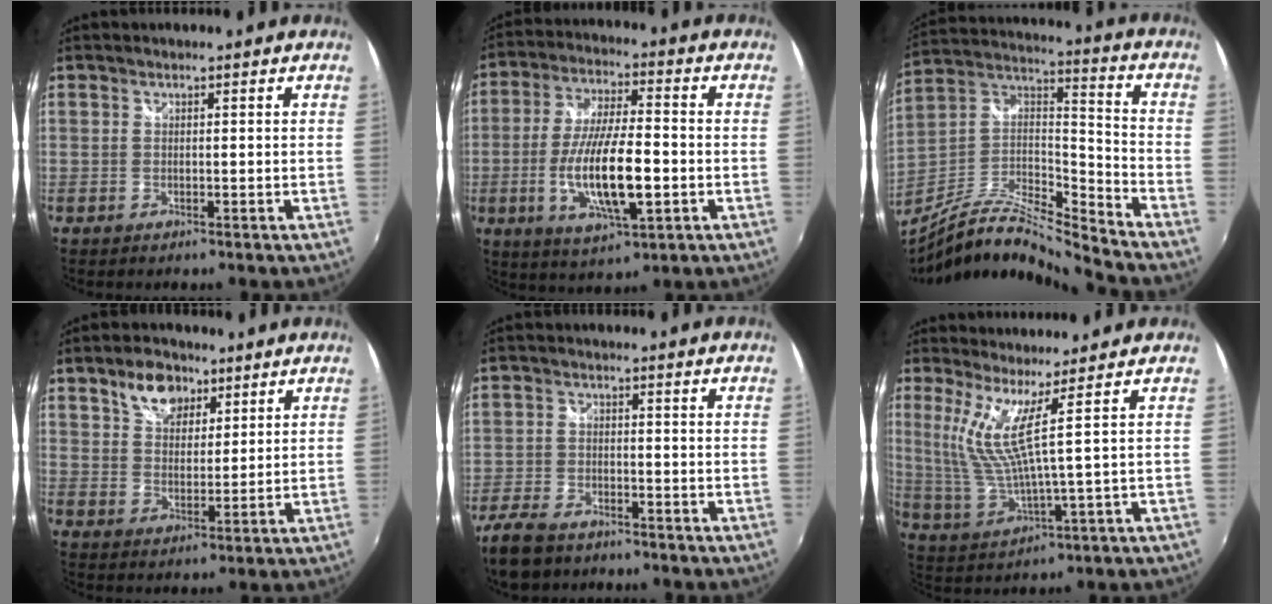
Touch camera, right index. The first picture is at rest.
{"total": 14.8, "force": [-3.5, 3.9, 13.8], "torque": [-0.271, -0.013, -0.060]}
{"total": 16.6, "force": [-14.5, 0.9, 7.9], "torque": [-0.146, -0.007, -0.275]}
{"total": 8.2, "force": [5.0, 5.0, 4.1], "torque": [-0.069, 0.018, 0.089]}
{"total": 9.0, "force": [-7.1, 4.1, 3.7], "torque": [-0.110, -0.014, -0.133]}
{"total": 7.1, "force": [3.8, -0.9, 6.0], "torque": [-0.119, -0.011, 0.085]}